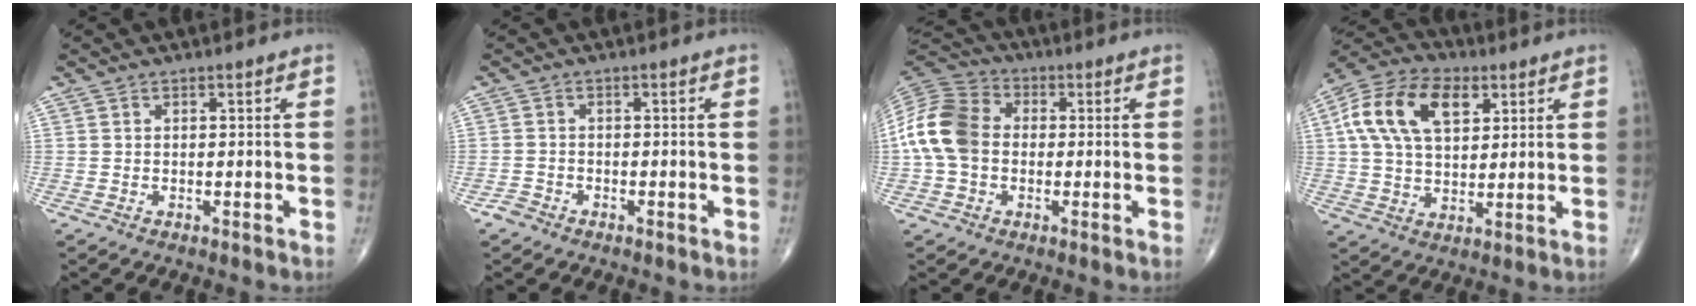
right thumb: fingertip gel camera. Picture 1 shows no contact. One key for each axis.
{"total": 1.6, "fx": -1.2, "fy": 1.0, "fz": 0.1, "tx": -0.003, "ty": 0.003, "tz": -0.028}
{"total": 12.5, "fx": -0.4, "fy": 9.4, "fz": 8.1, "tx": -0.160, "ty": 0.033, "tz": -0.018}
{"total": 16.1, "fx": 5.3, "fy": 9.6, "fz": 11.8, "tx": -0.206, "ty": 0.009, "tz": 0.092}